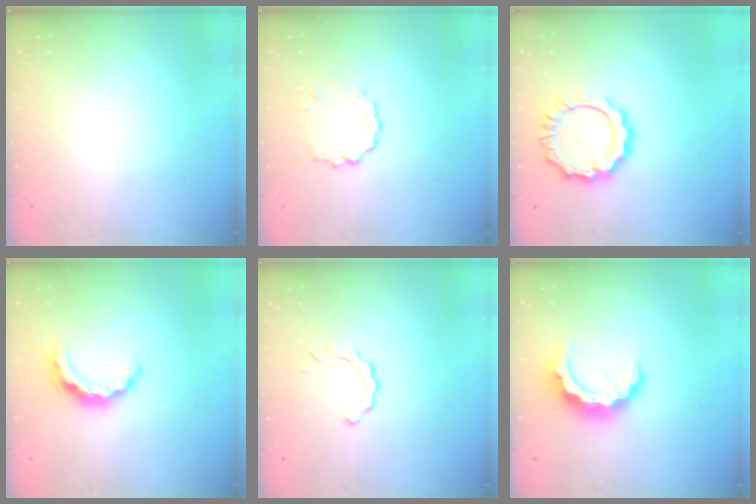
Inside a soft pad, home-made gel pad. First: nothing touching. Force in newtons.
{"total": 6.0, "press": 6.0, "slide": 0.5}
{"total": 11.7, "press": 11.7, "slide": 1.0}
{"total": 10.0, "press": 10.0, "slide": 1.3}
{"total": 2.7, "press": 2.7, "slide": 0.2}
{"total": 9.5, "press": 9.4, "slide": 1.0}